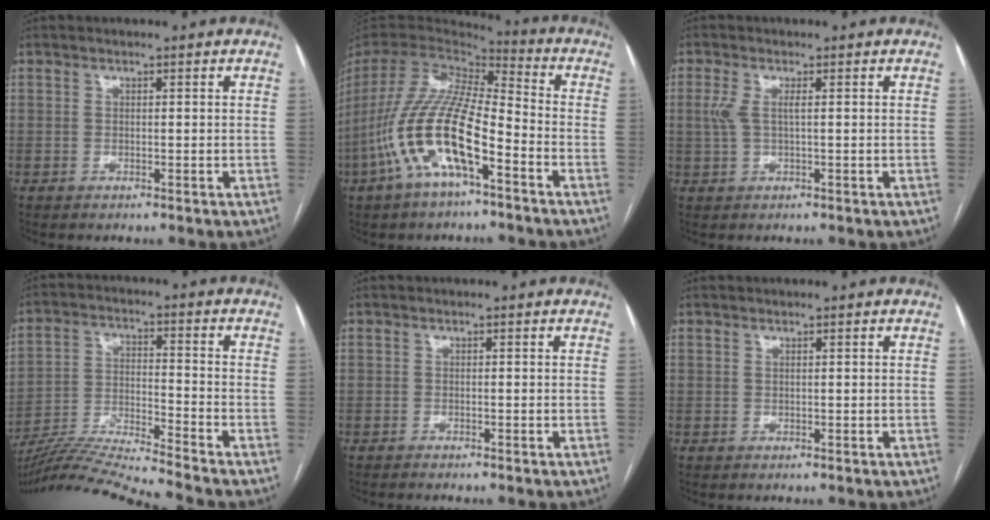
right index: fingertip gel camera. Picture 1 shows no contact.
{"total": 15.8, "force": [-6.6, 4.0, 13.8], "torque": [-0.290, 0.001, -0.124]}
{"total": 2.9, "force": [0.4, 0.7, 2.8], "torque": [-0.077, 0.009, 0.012]}
{"total": 13.6, "force": [-12.7, -3.1, 3.9], "torque": [-0.061, -0.001, -0.227]}
{"total": 1.2, "force": [-1.2, -0.1, 0.4], "torque": [-0.005, 0.000, -0.016]}
{"total": 0.0}